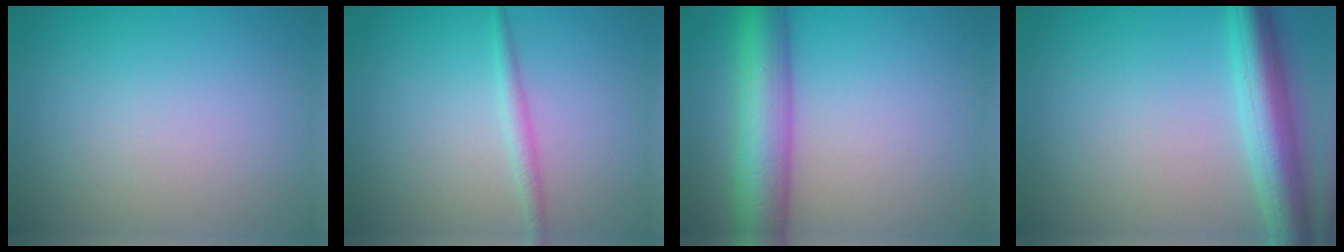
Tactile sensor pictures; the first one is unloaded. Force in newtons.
{"total": 1.4, "press": 1.4, "slide": 0.1}
{"total": 8.3, "press": 8.3, "slide": 0.2}
{"total": 5.9, "press": 5.9, "slide": 0.2}